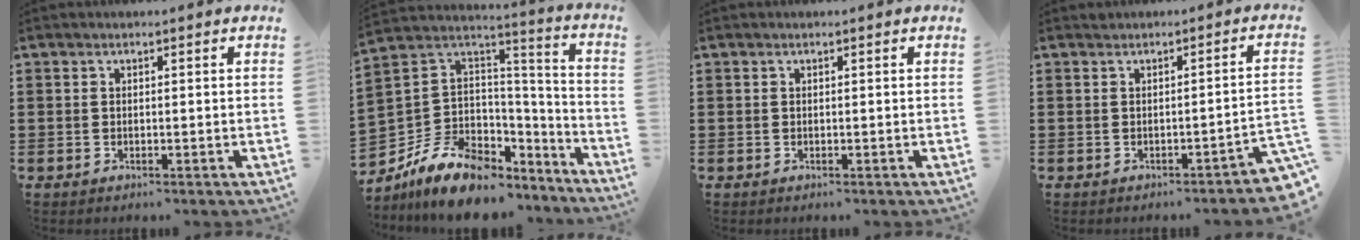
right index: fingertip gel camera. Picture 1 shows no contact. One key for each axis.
{"total": 11.1, "fx": -6.3, "fy": 7.9, "fz": 4.6, "tx": -0.119, "ty": 0.014, "tz": -0.113}
{"total": 0.0}
{"total": 1.4, "fx": -1.0, "fy": 0.1, "fz": 1.0, "tx": -0.021, "ty": 0.001, "tz": -0.020}